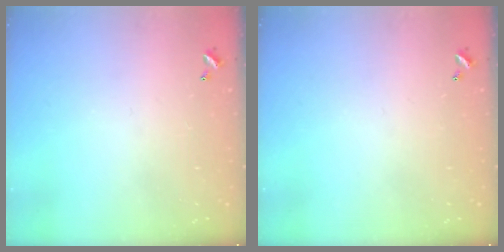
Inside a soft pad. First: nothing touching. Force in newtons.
{"total": 0.0}